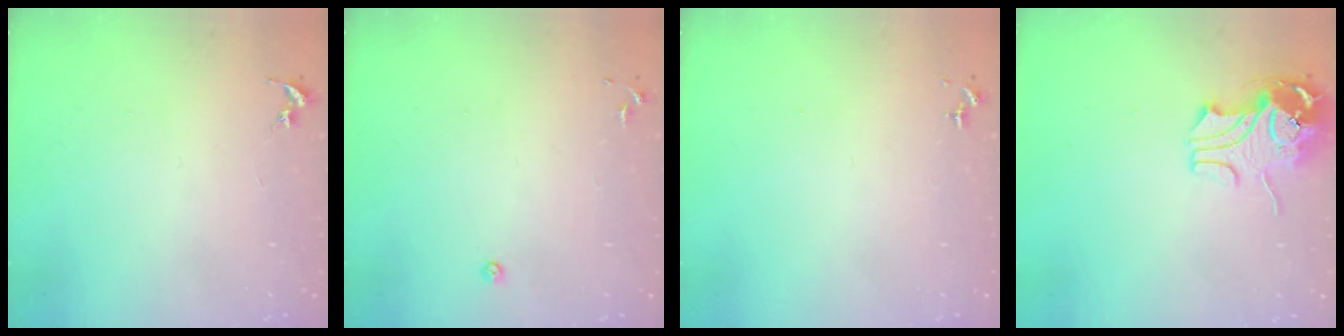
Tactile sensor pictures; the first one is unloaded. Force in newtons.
{"total": 3.4, "press": 3.3, "slide": 0.7}
{"total": 0.0}
{"total": 10.6, "press": 10.6, "slide": 0.8}